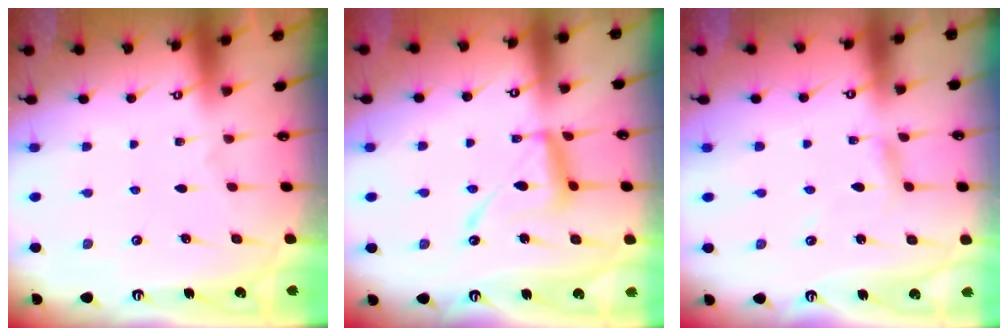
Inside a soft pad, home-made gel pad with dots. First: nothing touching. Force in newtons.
{"total": 13.2, "press": 13.1, "slide": 1.1}
{"total": 3.4, "press": 3.4, "slide": 0.3}